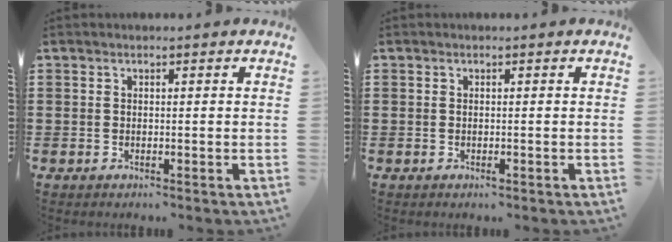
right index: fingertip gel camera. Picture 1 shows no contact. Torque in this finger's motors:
{"motor_torque": [0.67, 0.08, 0.03, 0.02]}